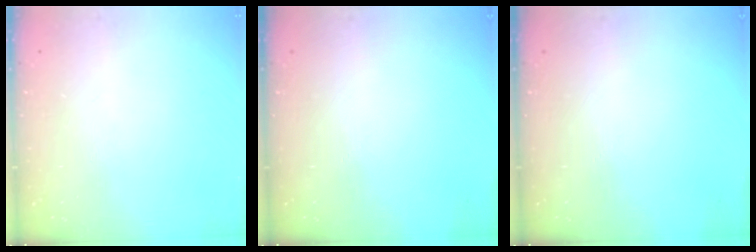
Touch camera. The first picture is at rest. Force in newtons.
{"total": 0.0}
{"total": 0.0}